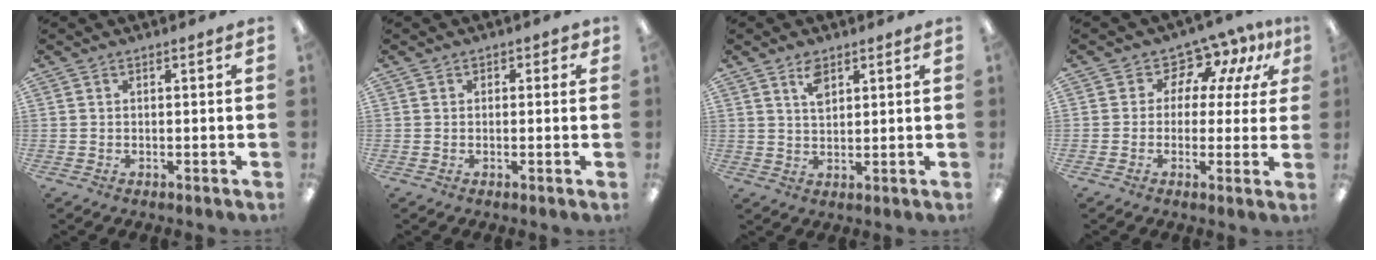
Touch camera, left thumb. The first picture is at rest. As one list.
[{"total": 1.2, "force": [0.3, 1.0, 0.6], "torque": [-0.003, 0.002, 0.003]}, {"total": 4.5, "force": [2.8, 2.4, 2.7], "torque": [-0.043, -0.003, 0.048]}, {"total": 7.9, "force": [5.4, 5.1, 2.7], "torque": [-0.055, -0.045, 0.100]}]